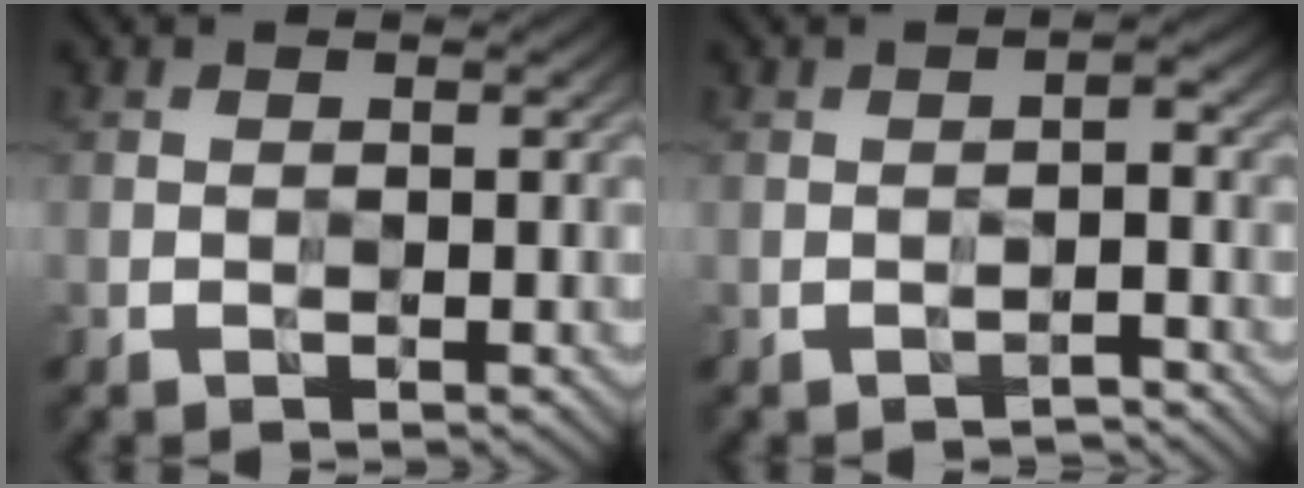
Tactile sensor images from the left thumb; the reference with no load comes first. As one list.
[{"total": 1.7, "force": [-1.3, 0.3, 1.0], "torque": [-0.016, 0.008, -0.023]}]